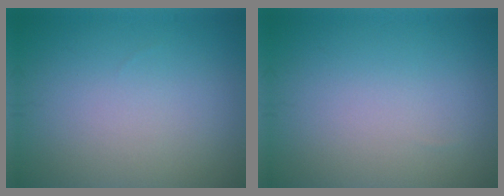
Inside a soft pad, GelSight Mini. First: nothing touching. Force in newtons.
{"total": 0.0}